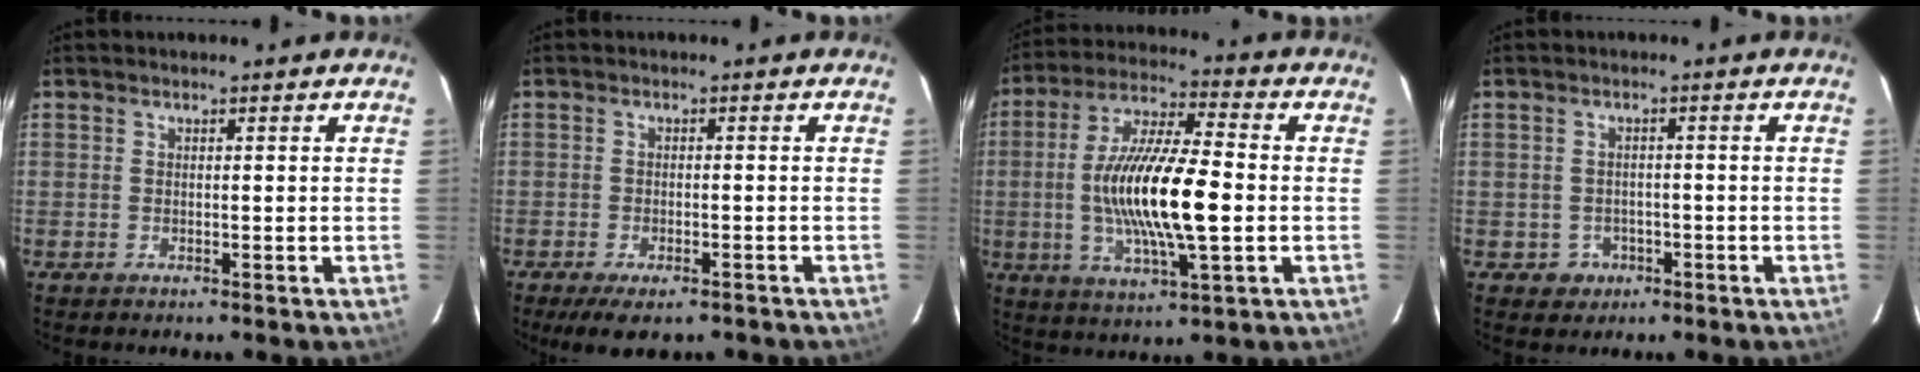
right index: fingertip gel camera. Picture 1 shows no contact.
{"total": 7.5, "force": [-5.4, 2.7, 4.3], "torque": [-0.096, -0.024, -0.081]}
{"total": 17.5, "force": [-1.7, 4.0, 16.9], "torque": [-0.323, -0.002, -0.033]}
{"total": 3.6, "force": [-1.4, 3.3, 0.4], "torque": [-0.016, 0.009, -0.013]}